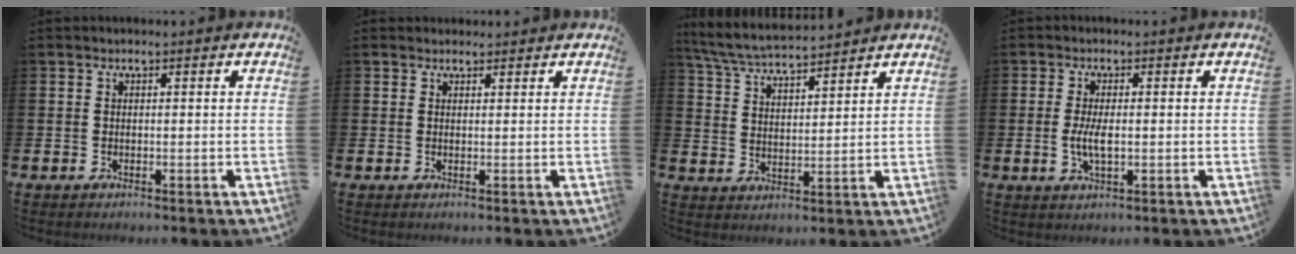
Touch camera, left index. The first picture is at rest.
{"total": 1.1, "force": [1.0, 0.5, 0.1], "torque": [0.019, -0.004, 0.014]}
{"total": 5.8, "force": [5.6, 0.6, 1.2], "torque": [-0.046, -0.031, 0.099]}
{"total": 3.5, "force": [-0.2, 1.3, 3.2], "torque": [-0.064, -0.001, -0.007]}